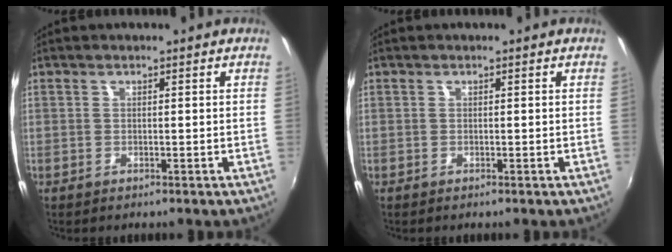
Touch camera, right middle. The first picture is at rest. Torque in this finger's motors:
{"motor_torque": [0.33, -0.33, -0.02, 0.02]}